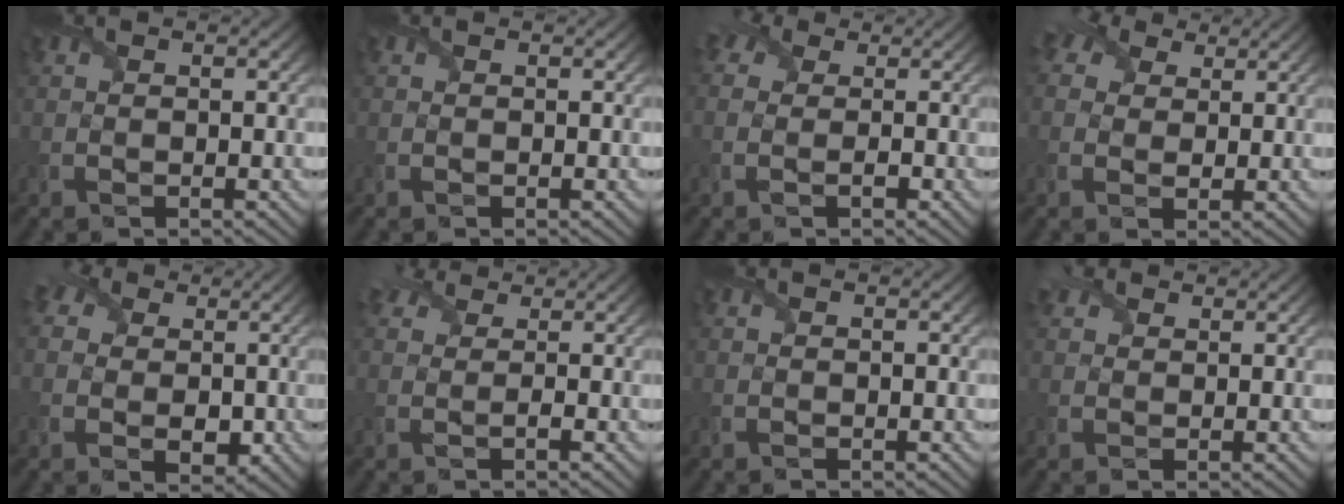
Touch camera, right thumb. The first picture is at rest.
{"total": 0.0}
{"total": 5.0, "force": [-0.1, 3.8, 3.2], "torque": [-0.066, 0.006, -0.013]}
{"total": 6.5, "force": [3.3, 4.3, 3.6], "torque": [-0.102, 0.022, 0.049]}
{"total": 7.9, "force": [1.2, 6.4, 4.5], "torque": [-0.105, -0.006, 0.015]}
{"total": 2.6, "force": [1.1, 1.8, 1.5], "torque": [-0.027, 0.005, 0.013]}
{"total": 0.0}
{"total": 2.1, "force": [1.5, 1.3, 0.6], "torque": [-0.017, 0.009, 0.028]}